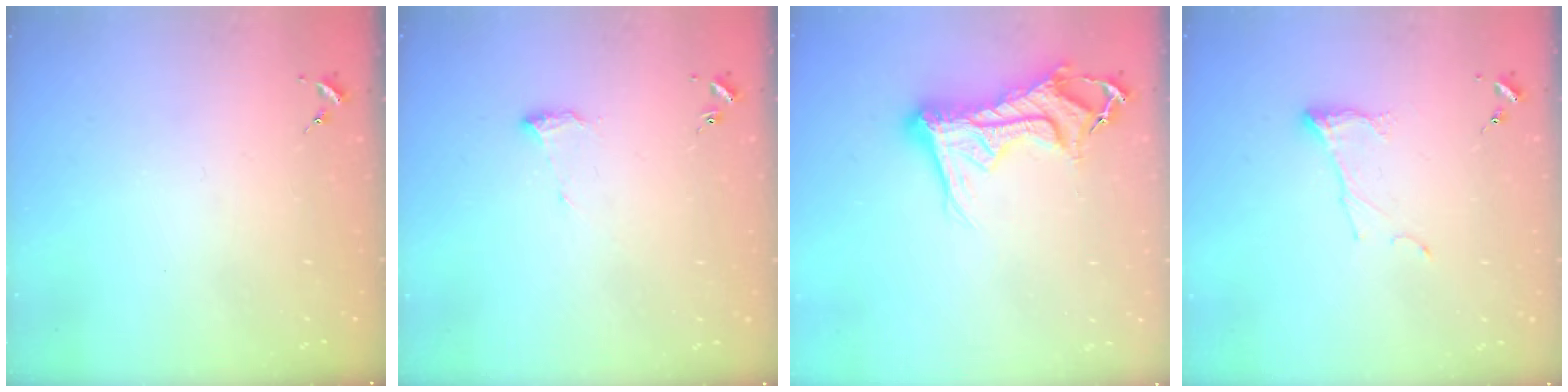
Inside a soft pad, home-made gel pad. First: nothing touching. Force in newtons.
{"total": 7.0, "press": 7.0, "slide": 0.8}
{"total": 14.5, "press": 14.4, "slide": 1.6}
{"total": 6.8, "press": 6.8, "slide": 0.1}